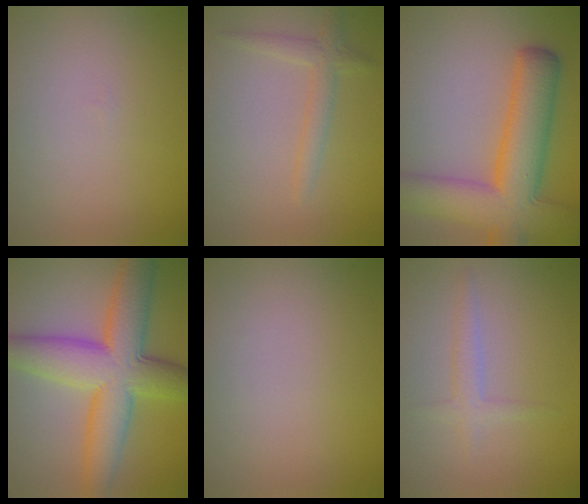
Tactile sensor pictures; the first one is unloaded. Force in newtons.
{"total": 2.0, "press": 2.0, "slide": 0.1}
{"total": 10.7, "press": 10.7, "slide": 0.6}
{"total": 9.8, "press": 9.8, "slide": 0.3}
{"total": 0.0}
{"total": 1.6, "press": 1.6, "slide": 0.1}